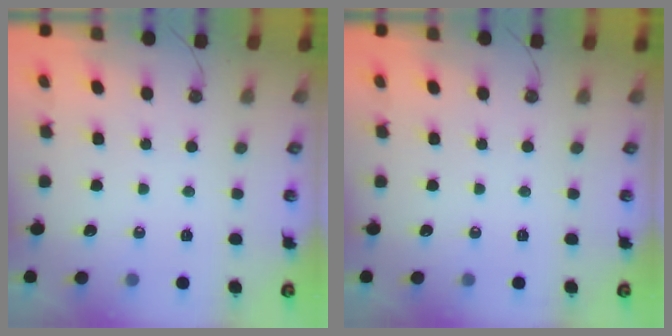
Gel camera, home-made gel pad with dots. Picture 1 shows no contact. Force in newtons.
{"total": 0.0}